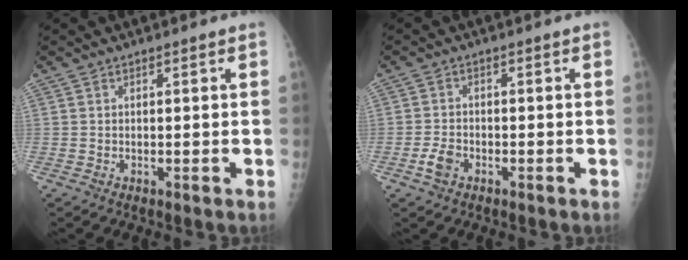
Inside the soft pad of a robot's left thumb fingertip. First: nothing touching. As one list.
[{"total": 3.1, "force": [-1.7, 2.1, 1.7], "torque": [-0.033, 0.009, -0.031]}]